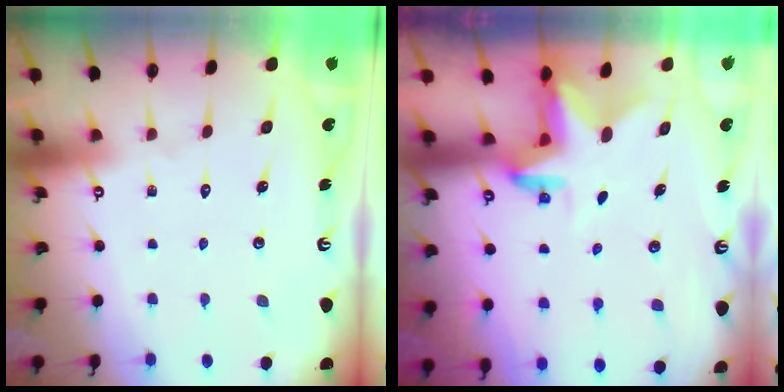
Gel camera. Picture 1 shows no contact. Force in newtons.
{"total": 3.0, "press": 2.9, "slide": 0.5}